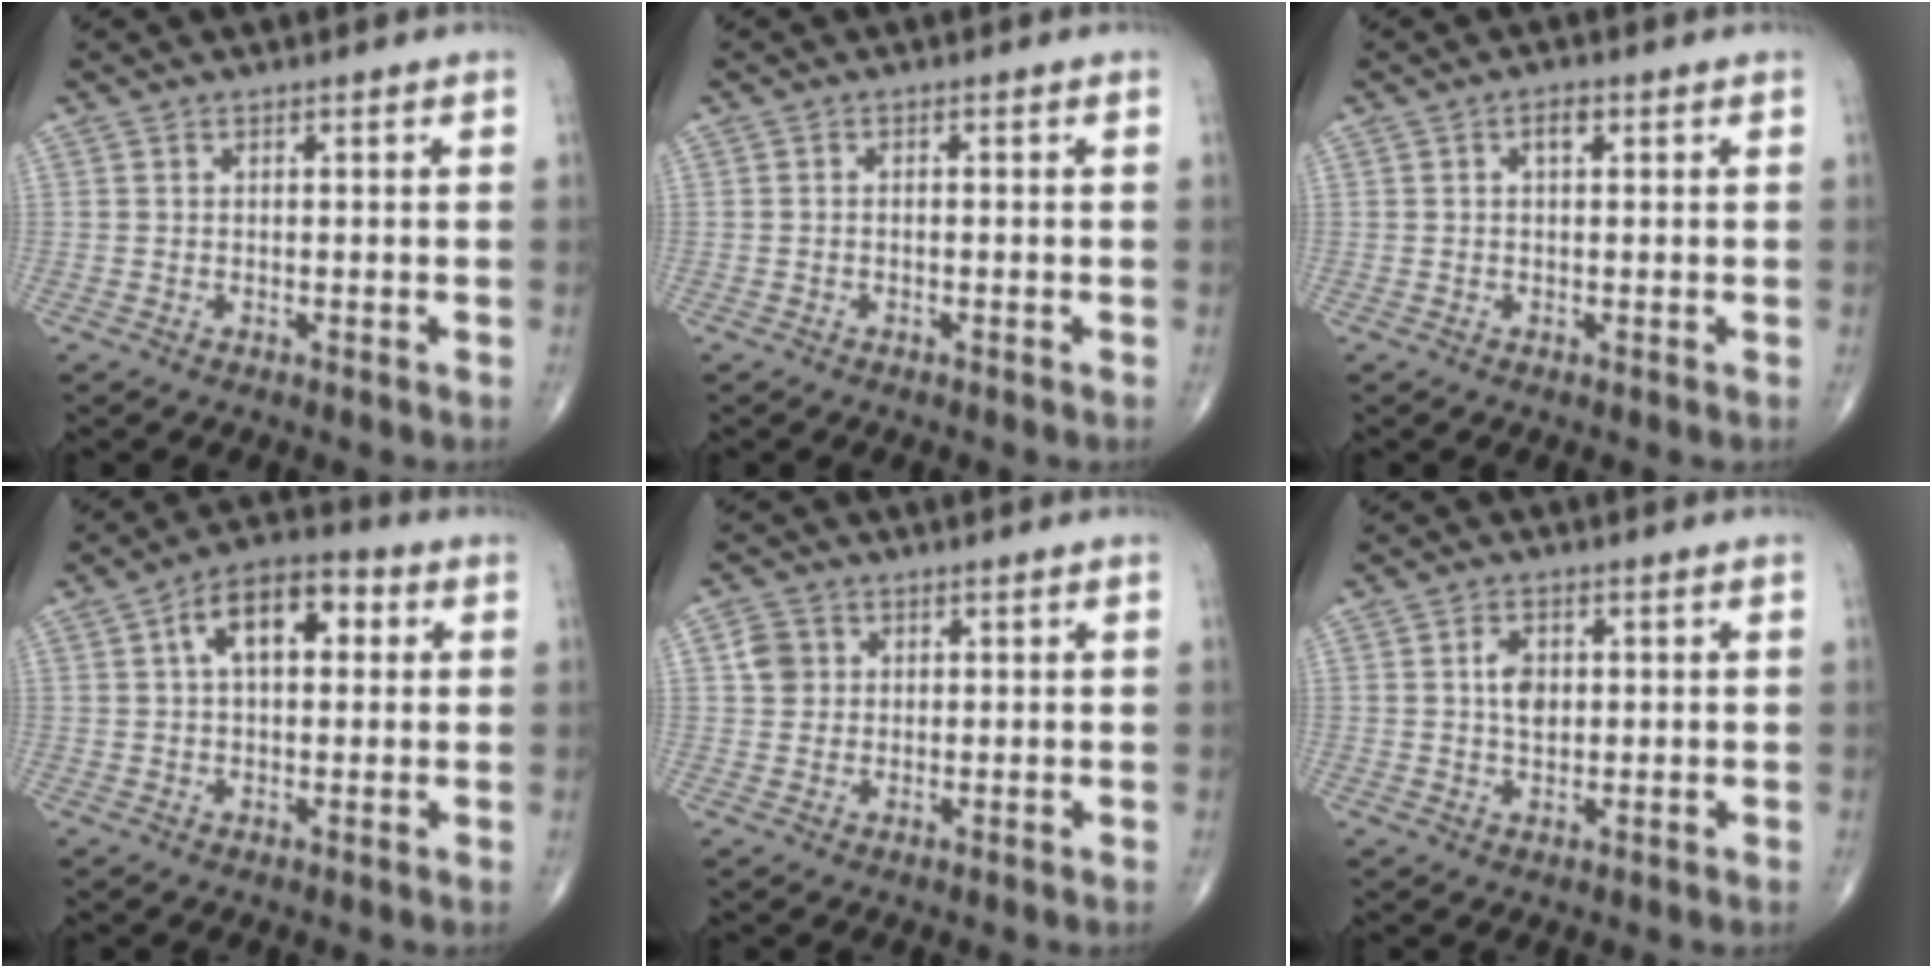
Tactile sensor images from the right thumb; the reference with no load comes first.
{"total": 0.5, "force": [-0.3, 0.2, 0.4], "torque": [-0.007, 0.005, -0.008]}
{"total": 1.8, "force": [0.5, 0.9, 1.5], "torque": [-0.024, 0.003, 0.007]}
{"total": 10.9, "force": [2.7, 6.1, 8.6], "torque": [-0.124, 0.024, 0.034]}
{"total": 3.9, "force": [0.9, 3.5, 1.4], "torque": [-0.010, 0.002, 0.014]}
{"total": 4.3, "force": [0.7, 2.8, 3.2], "torque": [-0.047, -0.002, 0.012]}